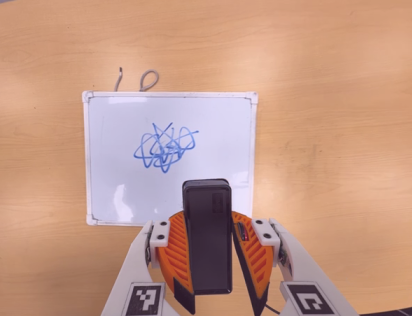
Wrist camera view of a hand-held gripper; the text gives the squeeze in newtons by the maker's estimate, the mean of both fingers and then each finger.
{"total": 6.6, "left": 6.7, "right": 6.5}